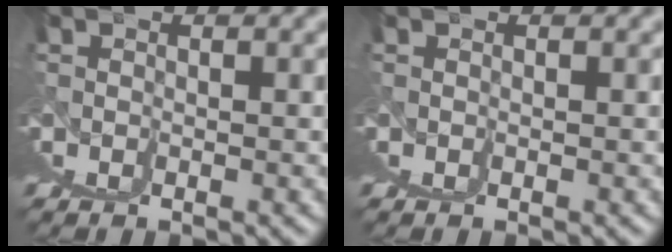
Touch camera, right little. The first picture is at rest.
{"total": 0.0}